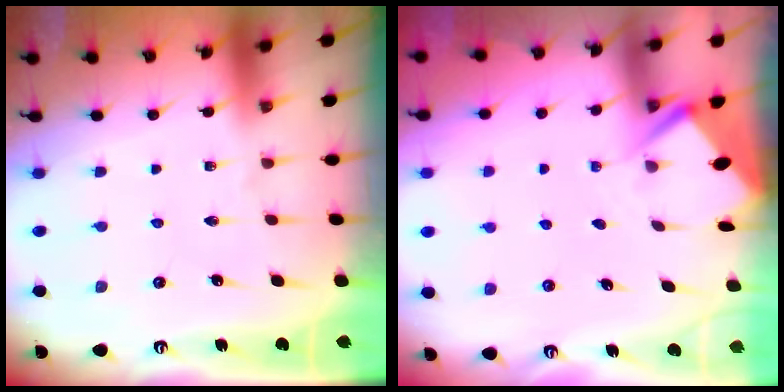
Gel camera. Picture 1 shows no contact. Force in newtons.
{"total": 2.9, "press": 2.9, "slide": 0.3}